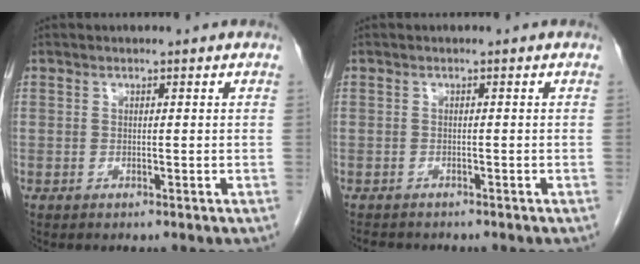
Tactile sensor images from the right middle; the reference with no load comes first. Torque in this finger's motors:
{"motor_torque": [0.39, -0.04, 0.01, 0.00]}